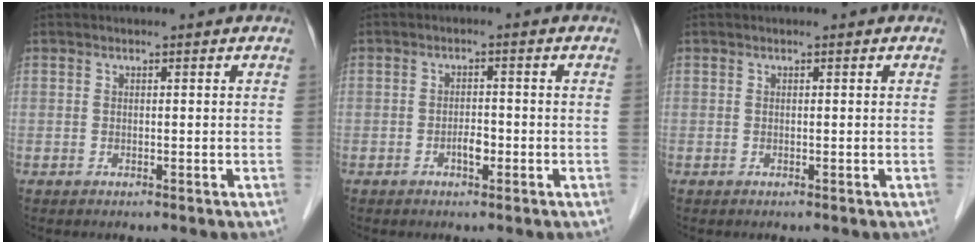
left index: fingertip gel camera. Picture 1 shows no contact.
{"total": 2.1, "force": [-1.0, 0.9, 1.6], "torque": [-0.026, 0.004, -0.015]}
{"total": 0.0}